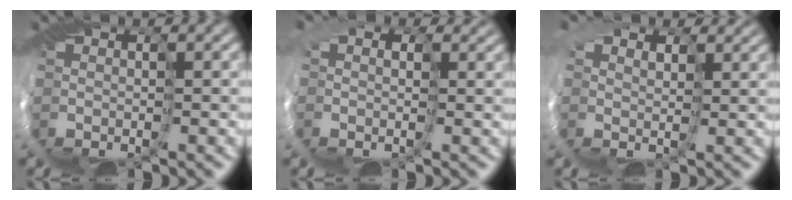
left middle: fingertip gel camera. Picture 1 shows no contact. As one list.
[{"total": 5.2, "force": [1.9, 3.8, 2.9], "torque": [-0.062, 0.018, 0.003]}, {"total": 4.3, "force": [3.3, 2.5, 1.2], "torque": [-0.053, 0.017, 0.049]}]